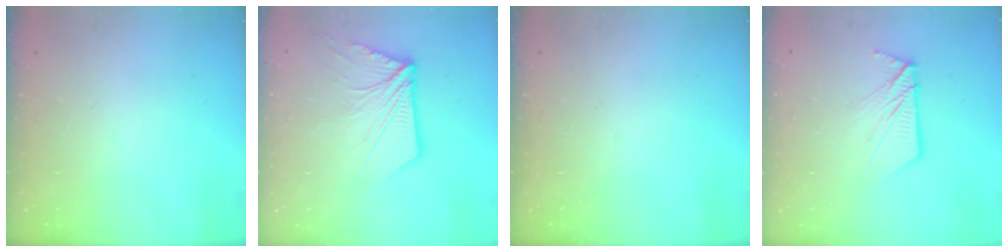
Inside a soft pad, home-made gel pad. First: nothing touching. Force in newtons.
{"total": 11.2, "press": 11.1, "slide": 1.4}
{"total": 0.0}
{"total": 10.5, "press": 10.4, "slide": 1.1}